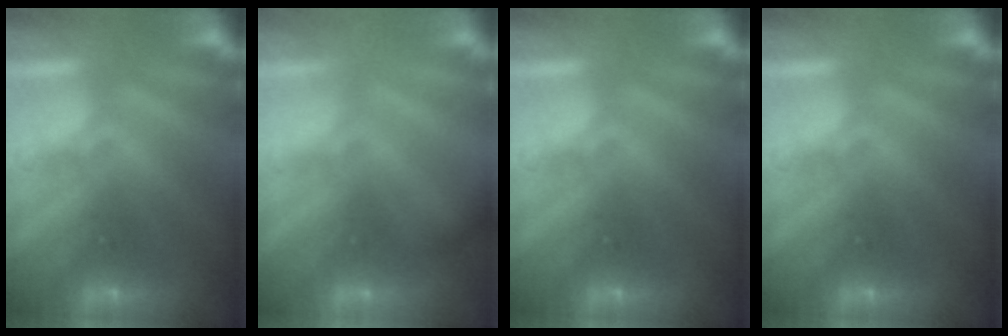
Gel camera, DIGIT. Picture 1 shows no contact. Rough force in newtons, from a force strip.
{"total": 2.1}
{"total": 0.0}
{"total": 0.0}